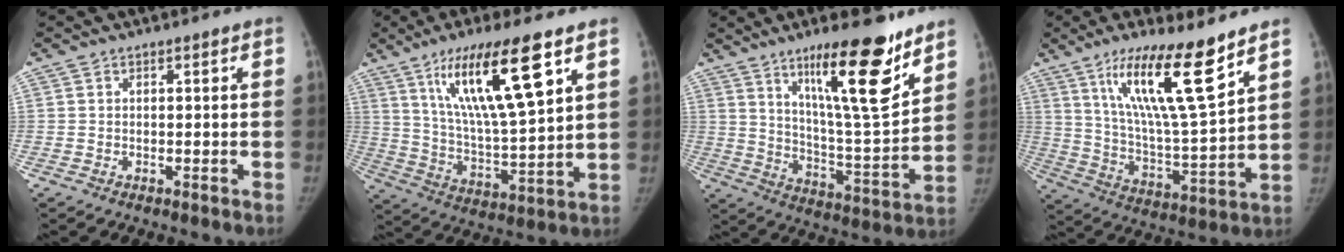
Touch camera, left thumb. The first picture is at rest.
{"total": 19.0, "force": [9.4, 3.6, 16.1], "torque": [-0.275, -0.043, 0.173]}
{"total": 19.5, "force": [12.4, 3.9, 14.6], "torque": [-0.195, -0.081, 0.206]}
{"total": 18.2, "force": [11.1, 2.4, 14.2], "torque": [-0.231, -0.067, 0.204]}